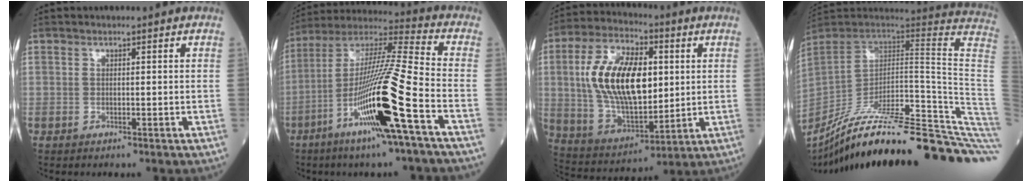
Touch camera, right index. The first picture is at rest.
{"total": 19.1, "force": [-7.3, -0.6, 17.6], "torque": [-0.354, -0.020, -0.142]}
{"total": 18.0, "force": [2.7, 8.3, 15.8], "torque": [-0.310, 0.016, 0.053]}
{"total": 37.7, "force": [-30.2, 1.0, 22.6], "torque": [-0.198, -0.052, -0.418]}